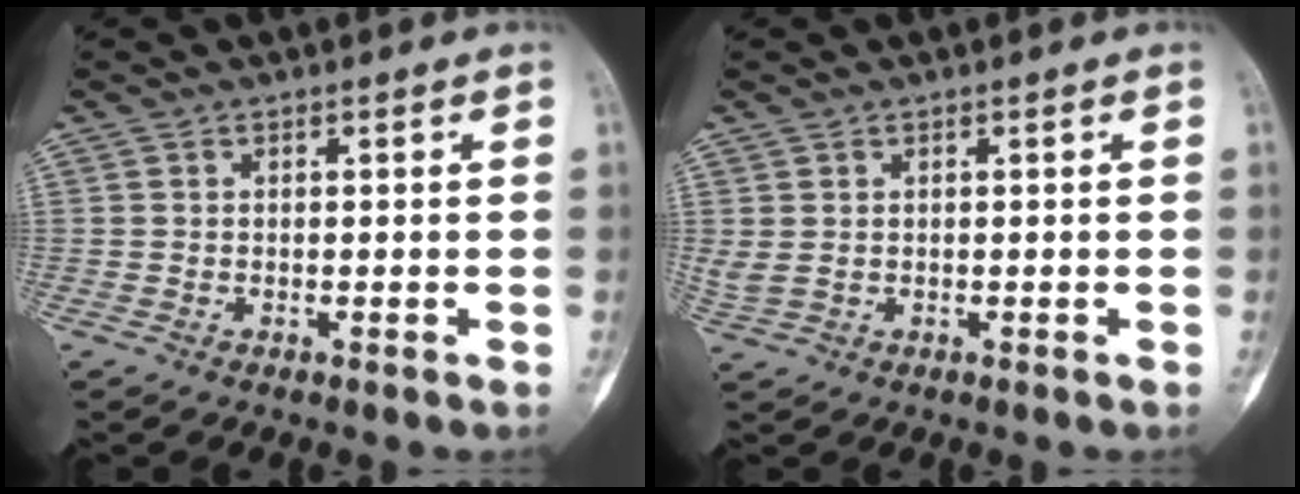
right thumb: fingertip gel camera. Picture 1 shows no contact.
{"total": 2.0, "force": [0.3, 1.3, 1.5], "torque": [-0.047, 0.004, 0.013]}